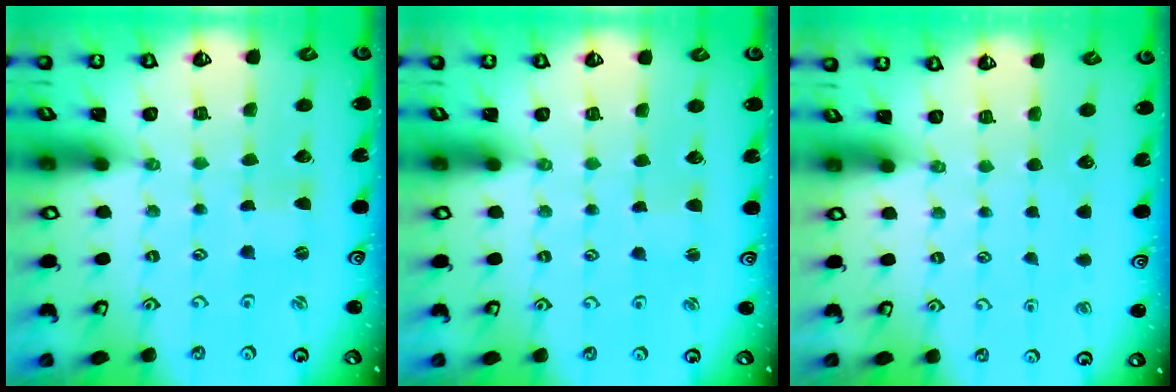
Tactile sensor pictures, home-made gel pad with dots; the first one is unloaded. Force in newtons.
{"total": 1.8, "press": 1.8, "slide": 0.3}
{"total": 0.0}